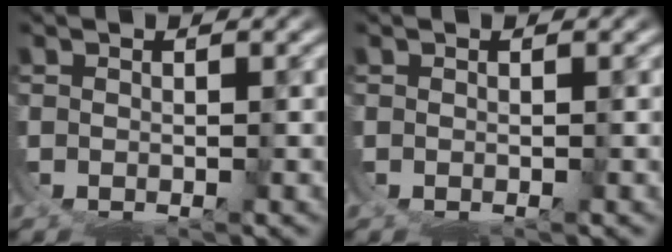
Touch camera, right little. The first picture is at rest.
{"total": 0.0}